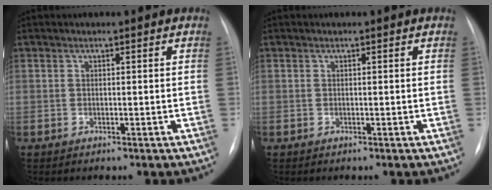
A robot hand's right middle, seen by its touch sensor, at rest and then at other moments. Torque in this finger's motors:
{"motor_torque": [-0.12, -0.12, 0.00, 0.00]}